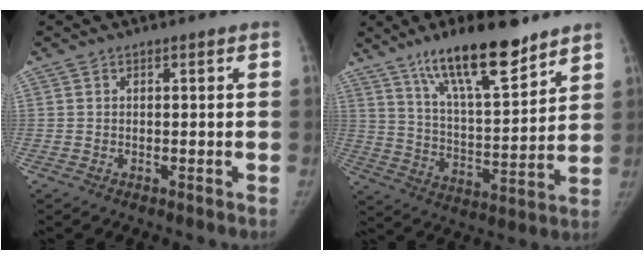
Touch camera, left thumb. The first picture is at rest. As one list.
[{"total": 17.7, "force": [12.4, 4.6, 11.7], "torque": [-0.170, -0.069, 0.215]}]